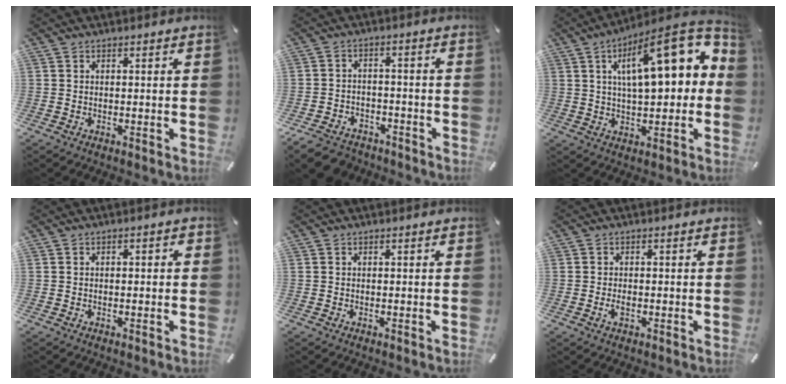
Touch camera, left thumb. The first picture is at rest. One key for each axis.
{"total": 6.4, "fx": -5.0, "fy": 3.5, "fz": 2.0, "tx": -0.040, "ty": 0.027, "tz": -0.095}
{"total": 19.2, "fx": 6.4, "fy": 7.2, "fz": 16.6, "tx": -0.245, "ty": -0.032, "tz": 0.099}
{"total": 1.2, "fx": -0.4, "fy": 0.6, "fz": 1.0, "tx": -0.018, "ty": 0.003, "tz": -0.008}
{"total": 0.0}
{"total": 1.7, "fx": -0.4, "fy": 0.9, "fz": 1.4, "tx": -0.026, "ty": 0.001, "tz": -0.008}